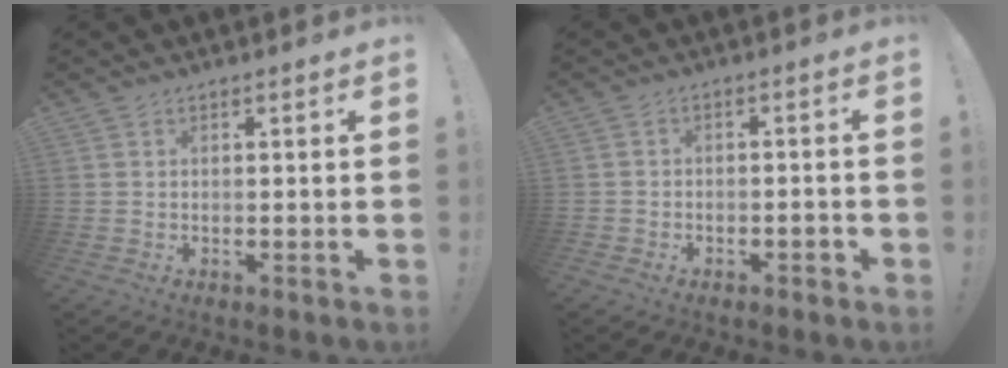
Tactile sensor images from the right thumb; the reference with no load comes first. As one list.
[{"total": 2.6, "force": [-1.9, 1.4, 1.3], "torque": [-0.013, 0.010, -0.033]}]